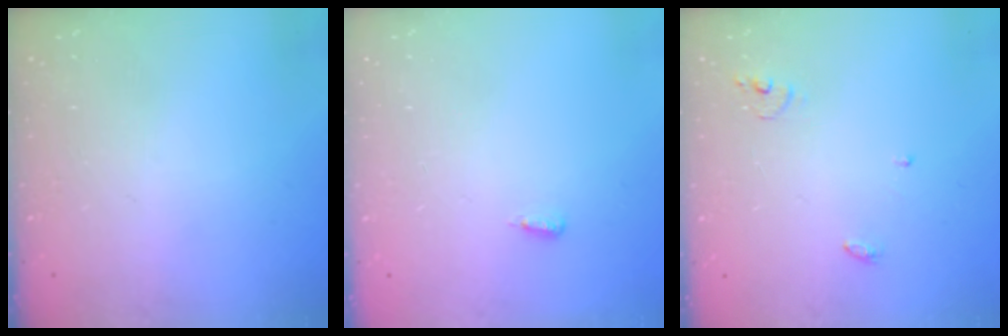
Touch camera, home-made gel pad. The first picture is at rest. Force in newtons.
{"total": 3.6, "press": 2.7, "slide": 2.4}
{"total": 3.8, "press": 3.8, "slide": 0.4}